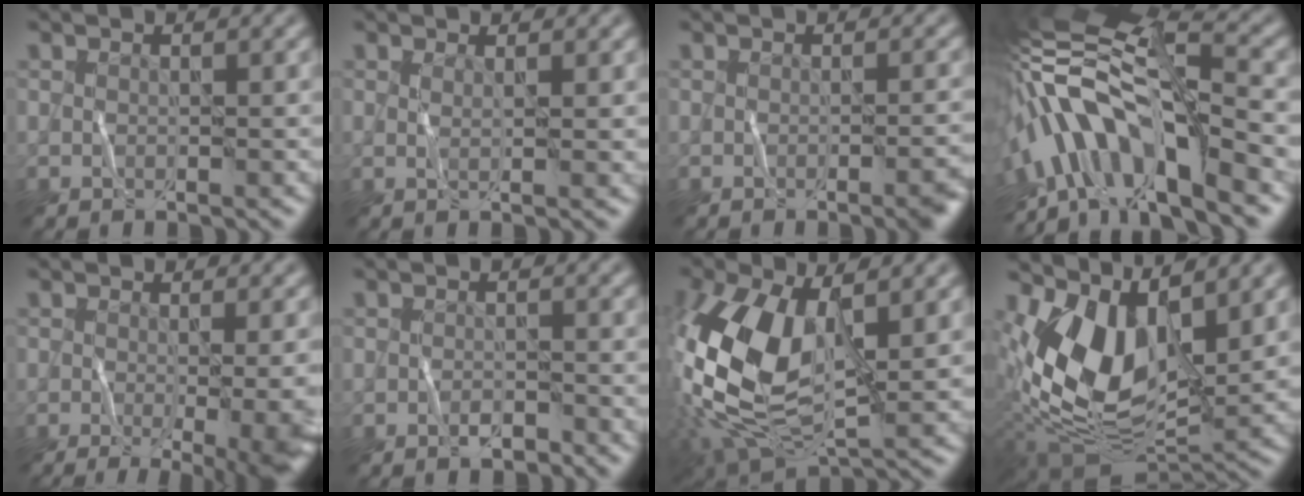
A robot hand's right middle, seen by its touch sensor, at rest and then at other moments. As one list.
[{"total": 0.9, "force": [0.3, 0.0, 0.9], "torque": [-0.021, 0.003, 0.005]}, {"total": 2.5, "force": [-0.9, 0.6, 2.3], "torque": [-0.015, 0.011, -0.004]}, {"total": 10.7, "force": [-5.3, 3.3, 8.7], "torque": [-0.151, 0.034, -0.091]}, {"total": 9.0, "force": [-1.6, 3.2, 8.3], "torque": [-0.064, 0.000, 0.000]}, {"total": 1.0, "force": [-1.0, -0.1, 0.3], "torque": [-0.016, 0.003, -0.010]}, {"total": 12.1, "force": [1.0, 6.7, 10.0], "torque": [-0.244, -0.006, 0.025]}, {"total": 9.4, "force": [2.8, 5.4, 7.2], "torque": [-0.149, -0.009, 0.065]}]